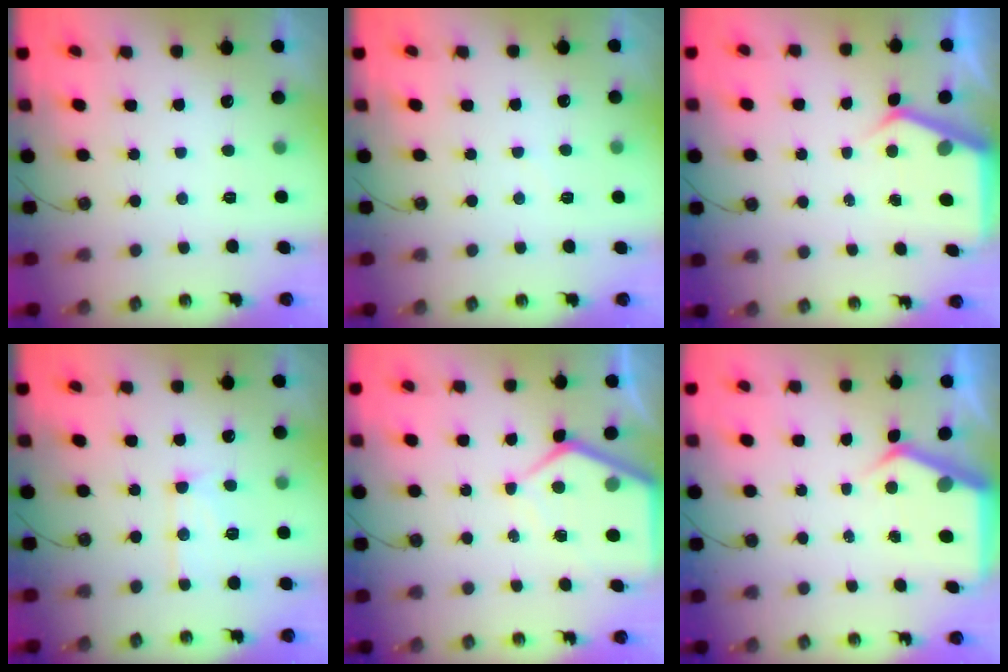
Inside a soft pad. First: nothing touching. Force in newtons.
{"total": 2.1, "press": 2.1, "slide": 0.3}
{"total": 4.3, "press": 4.3, "slide": 0.5}
{"total": 10.8, "press": 10.8, "slide": 1.0}
{"total": 8.4, "press": 8.4, "slide": 0.7}
{"total": 4.6, "press": 4.5, "slide": 0.5}